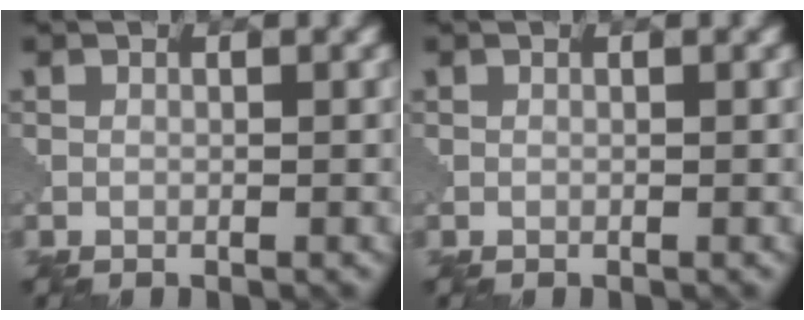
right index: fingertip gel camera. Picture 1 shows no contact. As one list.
[{"total": 0.0}]